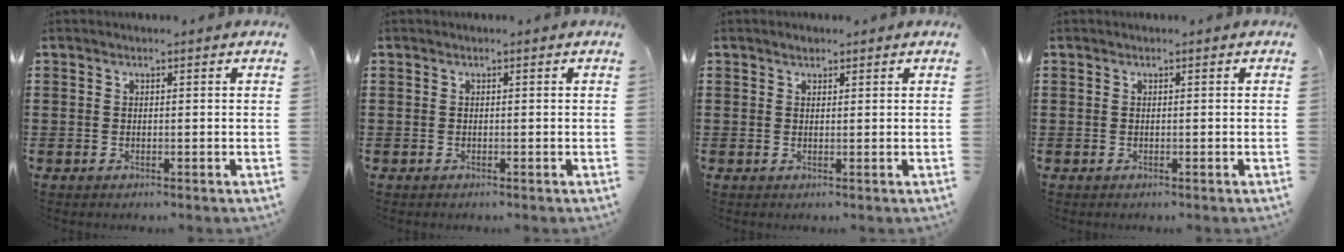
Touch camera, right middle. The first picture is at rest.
{"total": 0.0}
{"total": 0.9, "force": [0.8, 0.4, 0.1], "torque": [-0.005, 0.001, 0.015]}
{"total": 0.0}